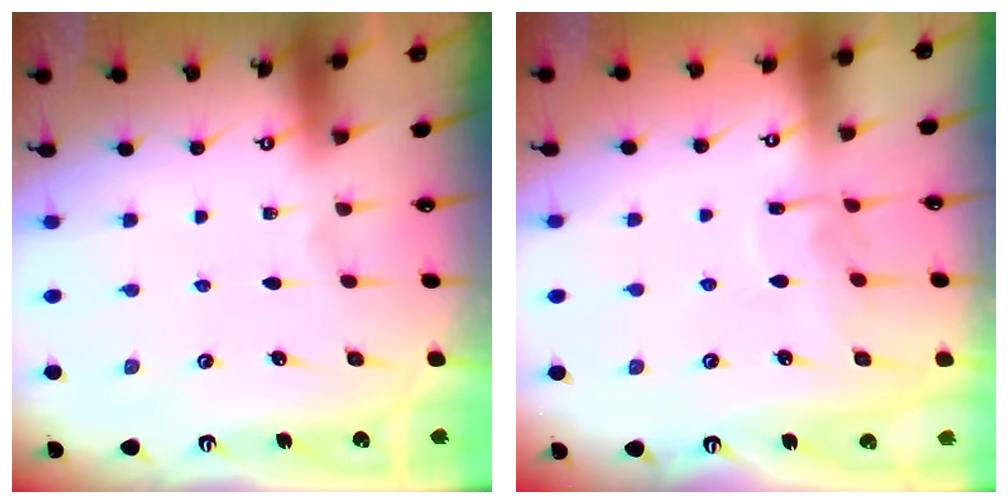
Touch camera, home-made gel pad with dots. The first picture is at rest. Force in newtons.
{"total": 7.6, "press": 7.6, "slide": 0.4}